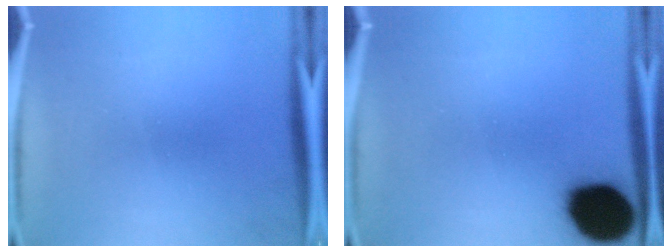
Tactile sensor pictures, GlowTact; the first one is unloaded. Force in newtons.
{"total": 17.9}